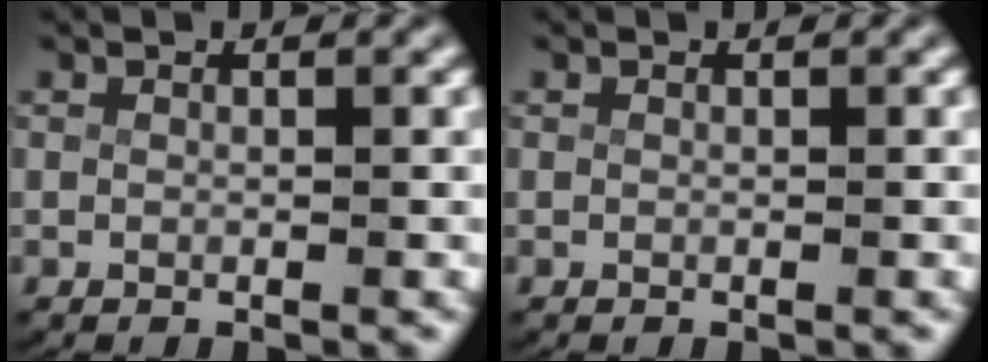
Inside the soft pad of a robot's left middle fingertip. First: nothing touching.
{"total": 0.0}